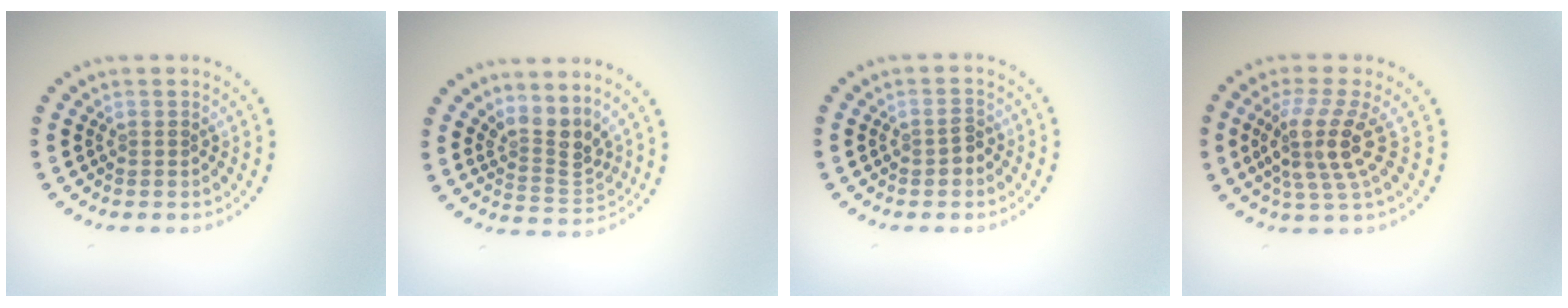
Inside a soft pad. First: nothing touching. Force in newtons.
{"total": 3.0, "press": 2.2, "slide": 2.1}
{"total": 1.3, "press": 1.3, "slide": 0.4}
{"total": 4.1, "press": 3.0, "slide": 2.8}